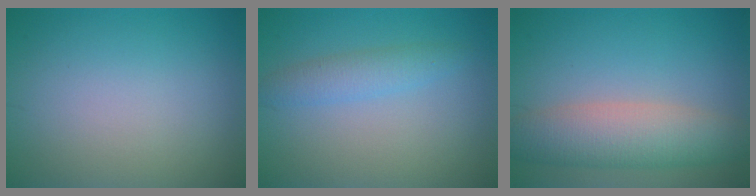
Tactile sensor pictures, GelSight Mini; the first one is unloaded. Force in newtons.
{"total": 2.3, "press": 2.3, "slide": 0.1}
{"total": 5.8, "press": 5.8, "slide": 0.5}